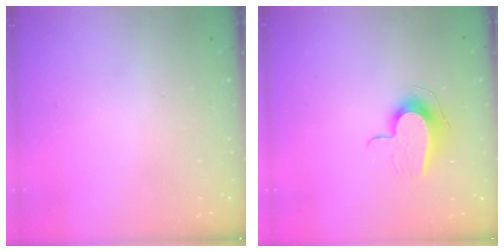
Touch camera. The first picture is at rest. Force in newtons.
{"total": 9.2, "press": 9.2, "slide": 0.5}